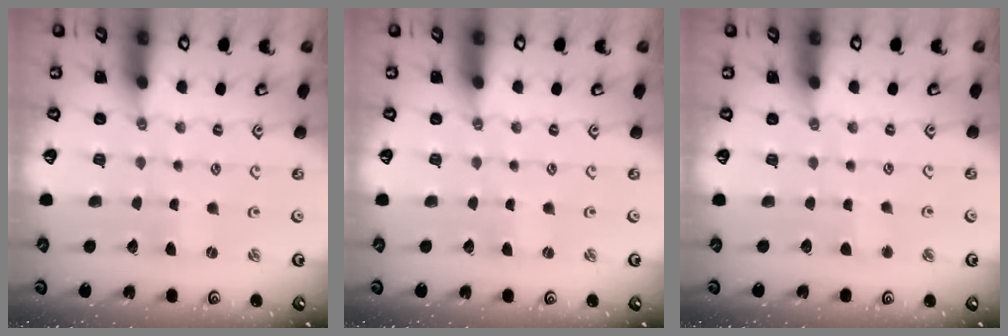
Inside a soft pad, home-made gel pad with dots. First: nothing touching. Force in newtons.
{"total": 0.0}
{"total": 2.3, "press": 2.3, "slide": 0.2}